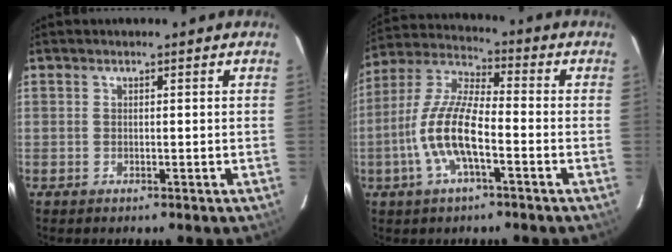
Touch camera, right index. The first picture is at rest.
{"total": 12.1, "force": [-4.0, 3.5, 10.9], "torque": [-0.233, 0.002, -0.080]}